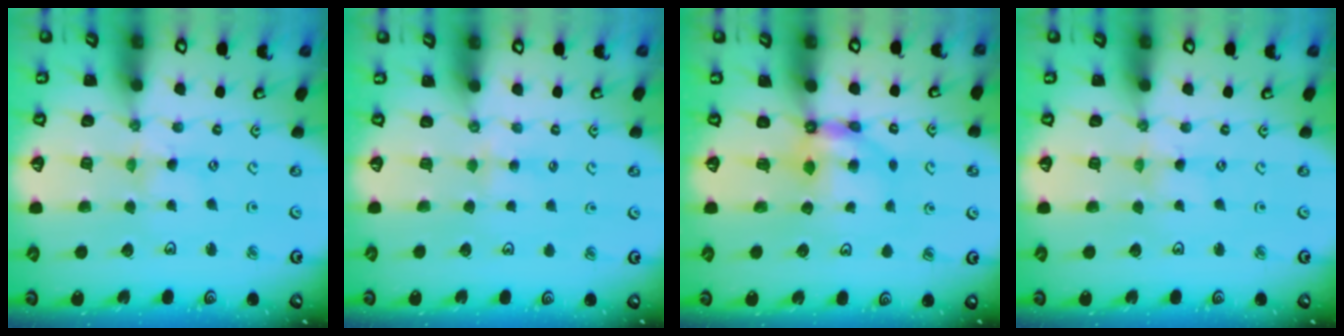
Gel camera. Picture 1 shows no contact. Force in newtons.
{"total": 2.8, "press": 2.7, "slide": 0.6}
{"total": 6.2, "press": 6.2, "slide": 0.5}
{"total": 0.0}